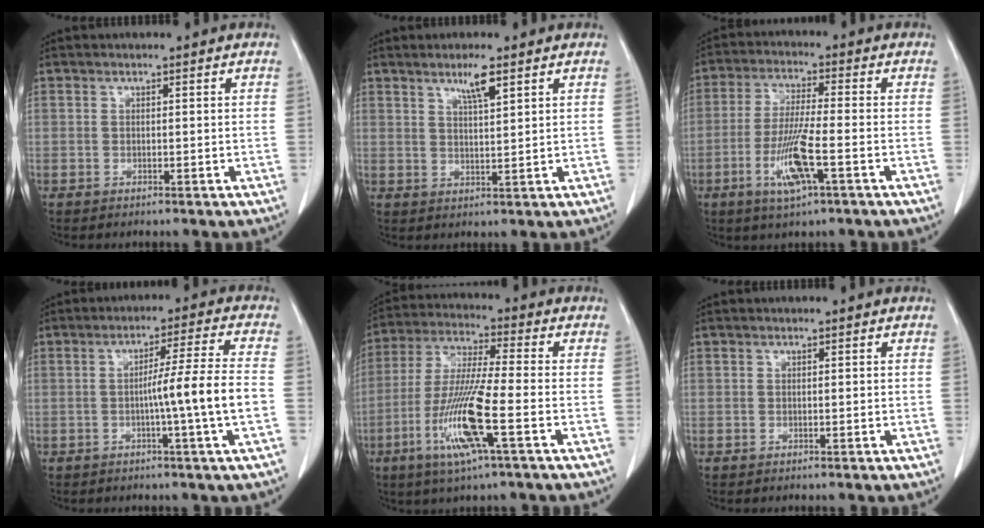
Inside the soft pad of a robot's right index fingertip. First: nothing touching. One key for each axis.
{"total": 3.9, "fx": 2.5, "fy": 0.1, "fz": 3.0, "tx": -0.056, "ty": -0.003, "tz": 0.045}
{"total": 8.9, "fx": -3.3, "fy": 0.6, "fz": 8.2, "tx": -0.165, "ty": -0.010, "tz": -0.062}
{"total": 8.6, "fx": -1.8, "fy": -1.8, "fz": 8.2, "tx": -0.128, "ty": 0.001, "tz": -0.029}
{"total": 12.8, "fx": -4.6, "fy": 0.1, "fz": 11.9, "tx": -0.245, "ty": -0.015, "tz": -0.092}
{"total": 0.0}